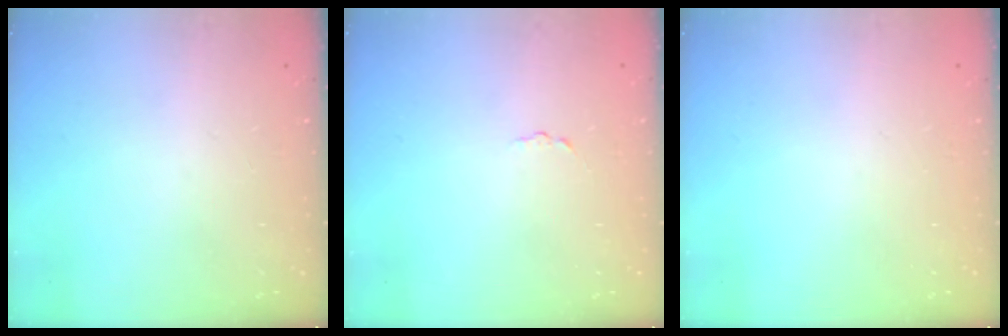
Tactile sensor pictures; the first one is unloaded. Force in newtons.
{"total": 1.6, "press": 1.6, "slide": 0.1}
{"total": 0.0}